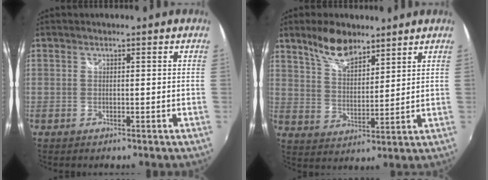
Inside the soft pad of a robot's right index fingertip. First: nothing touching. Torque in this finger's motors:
{"motor_torque": [0.51, 0.51, 0.33, 0.05]}